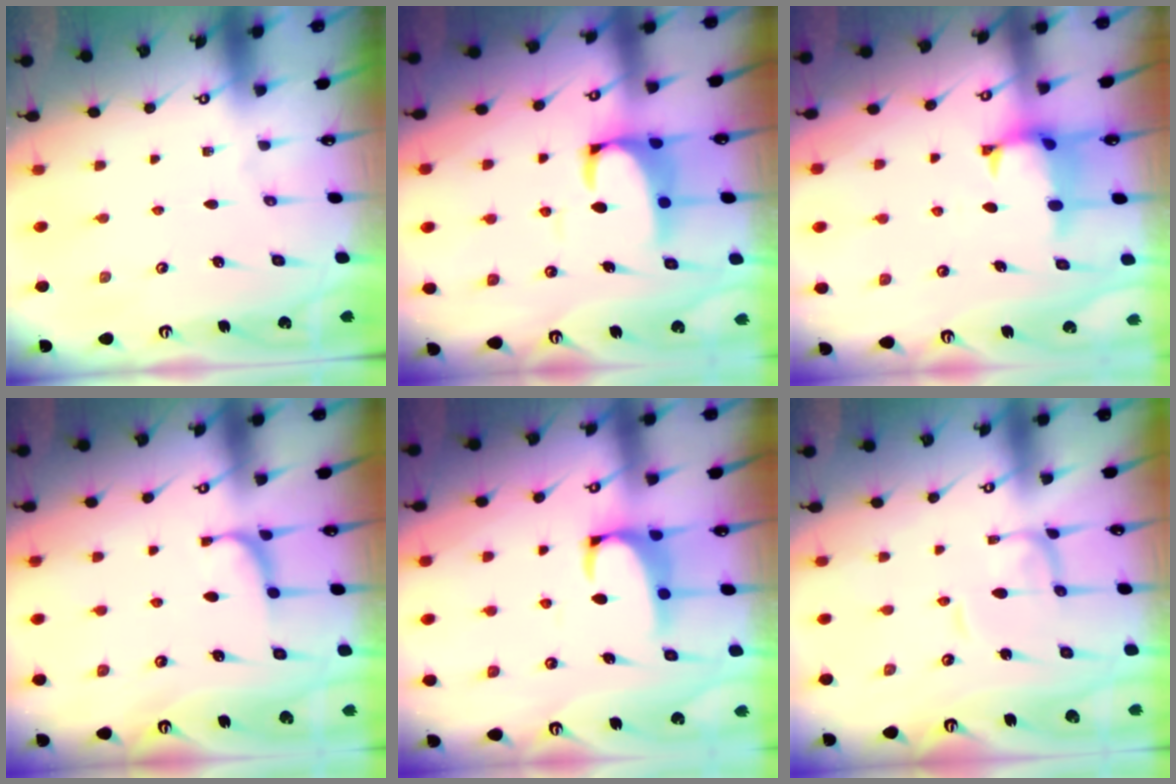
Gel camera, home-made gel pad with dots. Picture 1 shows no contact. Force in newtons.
{"total": 3.8, "press": 3.6, "slide": 1.2}
{"total": 1.3, "press": 1.0, "slide": 0.8}
{"total": 0.0}
{"total": 2.1, "press": 1.8, "slide": 0.9}
{"total": 0.9, "press": 0.9, "slide": 0.2}